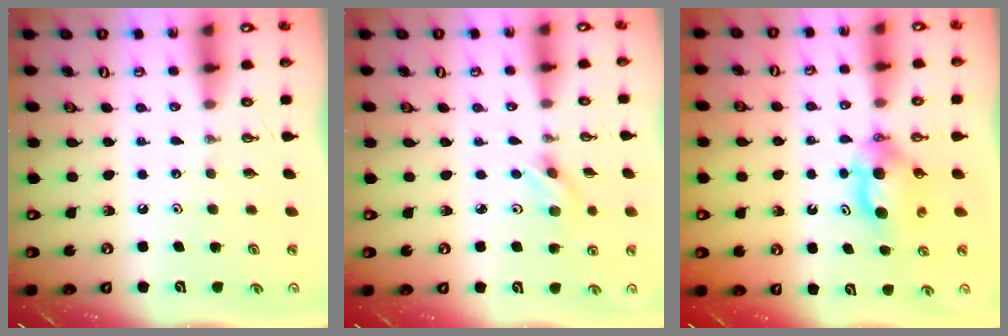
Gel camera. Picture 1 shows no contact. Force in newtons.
{"total": 2.9, "press": 2.8, "slide": 0.7}
{"total": 5.7, "press": 5.6, "slide": 1.3}